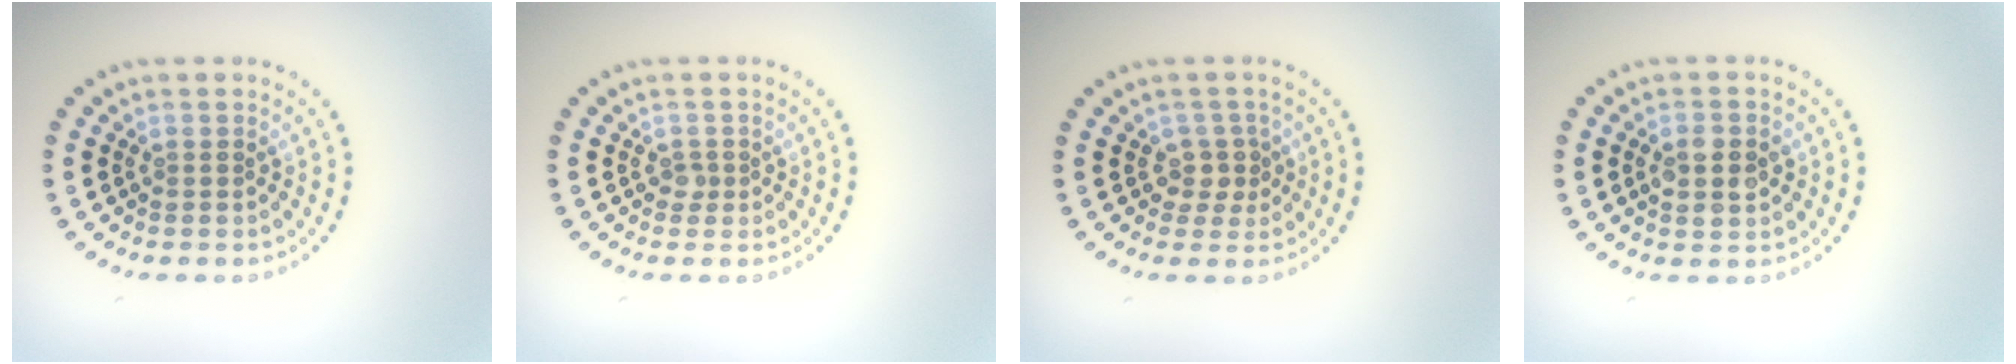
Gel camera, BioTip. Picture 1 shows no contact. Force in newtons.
{"total": 0.8, "press": 0.6, "slide": 0.5}
{"total": 2.0, "press": 1.5, "slide": 1.3}
{"total": 2.8, "press": 2.8, "slide": 0.2}